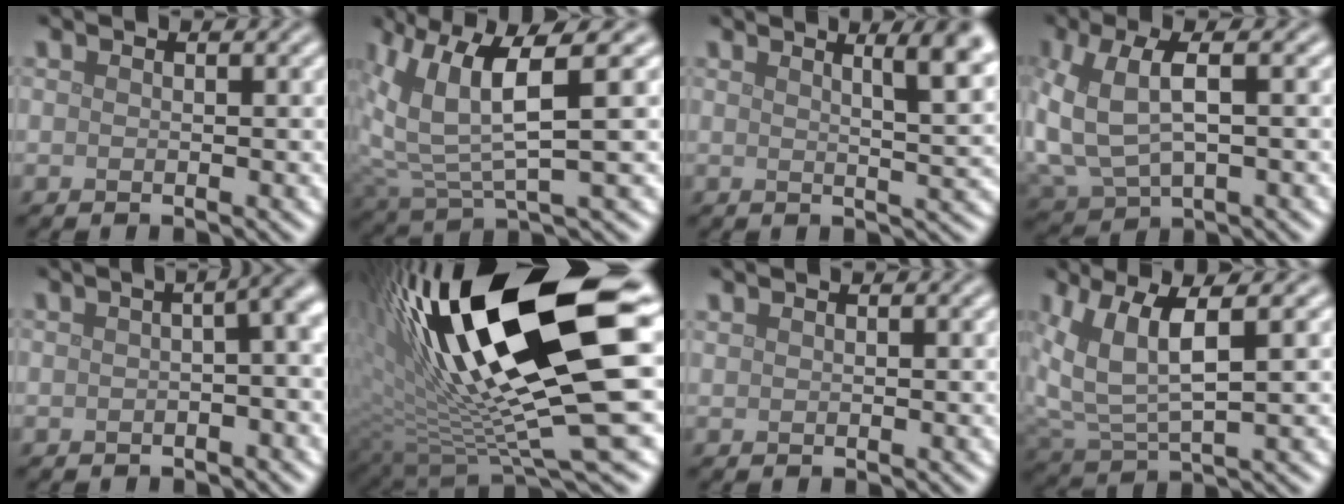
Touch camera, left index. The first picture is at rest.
{"total": 7.4, "force": [2.8, 1.9, 6.6], "torque": [-0.139, 0.004, 0.056]}
{"total": 6.2, "force": [2.9, 1.8, 5.1], "torque": [-0.038, 0.022, 0.026]}
{"total": 7.6, "force": [0.4, 4.1, 6.4], "torque": [-0.161, -0.001, 0.012]}
{"total": 6.2, "force": [0.6, 2.4, 5.7], "torque": [-0.035, 0.026, -0.002]}
{"total": 19.4, "force": [5.3, 5.6, 17.8], "torque": [-0.297, -0.002, 0.096]}
{"total": 0.7, "force": [0.7, 0.1, 0.2], "torque": [-0.005, 0.003, 0.015]}
{"total": 6.2, "force": [2.7, 2.2, 5.2], "torque": [-0.128, 0.002, 0.059]}